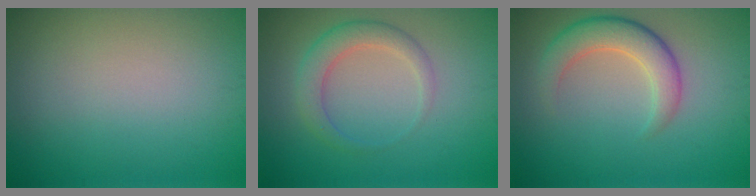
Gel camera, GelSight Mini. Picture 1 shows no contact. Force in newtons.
{"total": 3.0, "press": 3.0, "slide": 0.1}
{"total": 4.3, "press": 4.3, "slide": 0.1}